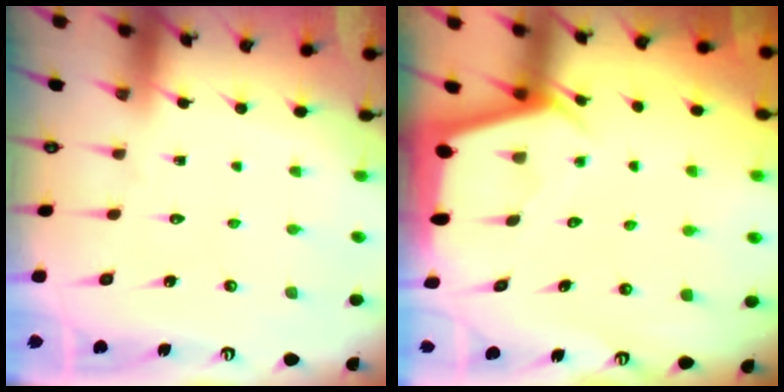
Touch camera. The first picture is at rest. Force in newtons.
{"total": 2.5, "press": 2.5, "slide": 0.2}